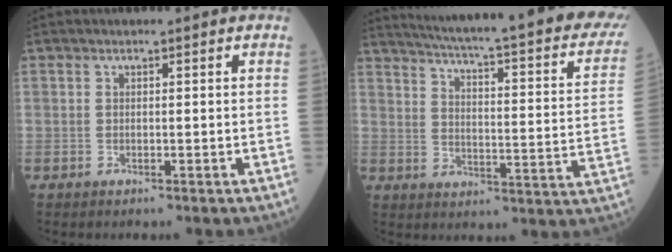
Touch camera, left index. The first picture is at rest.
{"total": 31.3, "force": [26.2, 3.0, 16.9], "torque": [-0.241, -0.066, 0.319]}